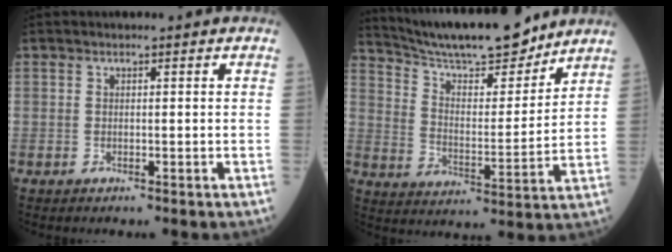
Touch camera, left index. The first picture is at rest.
{"total": 17.3, "force": [15.5, 2.4, 7.1], "torque": [-0.126, -0.004, 0.253]}